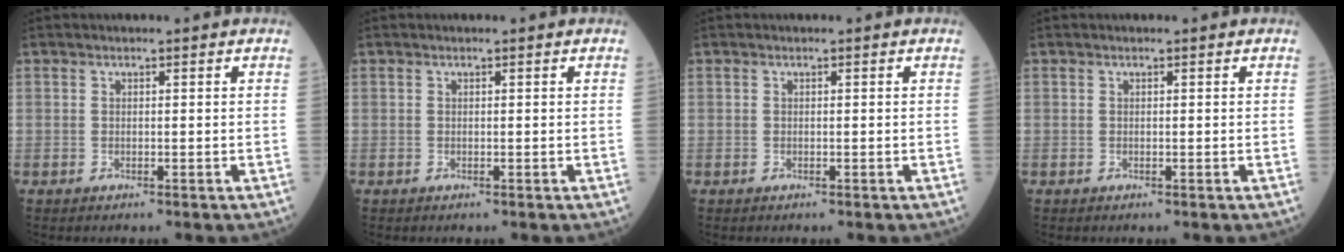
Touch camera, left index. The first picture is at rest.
{"total": 0.0}
{"total": 0.0}
{"total": 0.0}